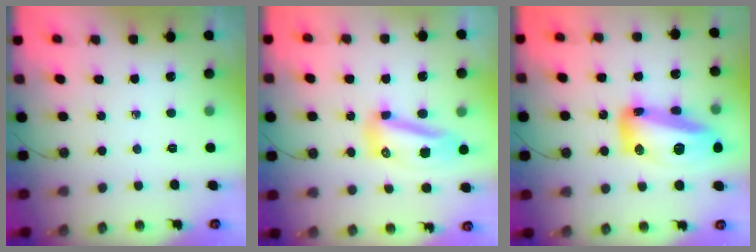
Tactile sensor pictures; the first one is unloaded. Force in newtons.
{"total": 10.4, "press": 10.3, "slide": 1.1}
{"total": 18.3, "press": 18.3, "slide": 1.5}